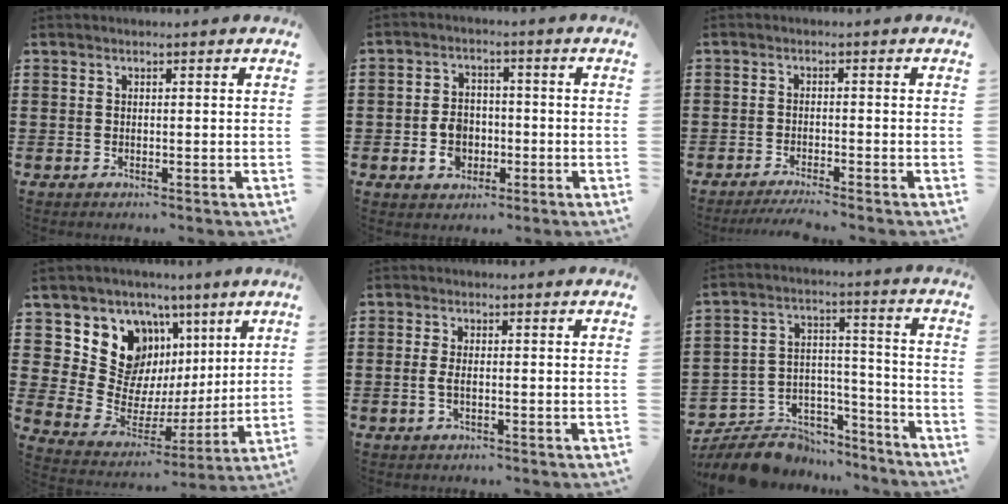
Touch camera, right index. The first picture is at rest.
{"total": 5.4, "force": [-1.5, 4.1, 3.2], "torque": [-0.078, 0.005, -0.032]}
{"total": 2.2, "force": [-2.1, -0.3, 0.5], "torque": [-0.009, -0.001, -0.042]}
{"total": 11.4, "force": [4.4, 9.9, 3.6], "torque": [-0.084, -0.037, 0.089]}
{"total": 2.0, "force": [-0.4, 0.8, 1.8], "torque": [-0.042, -0.003, -0.010]}
{"total": 8.7, "force": [-7.6, 3.9, 1.6], "torque": [-0.046, 0.018, -0.144]}